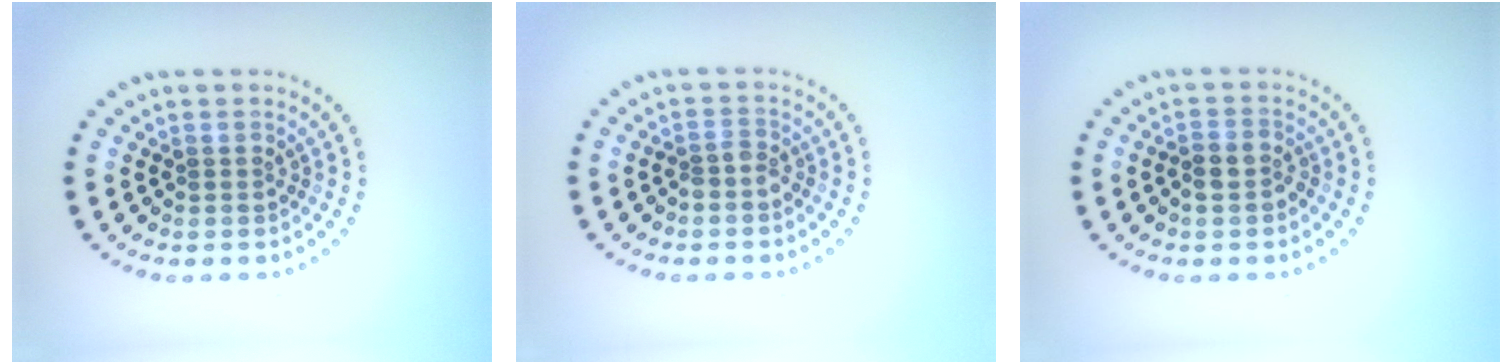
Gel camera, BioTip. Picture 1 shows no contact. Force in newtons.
{"total": 1.5, "press": 1.0, "slide": 1.0}
{"total": 2.1, "press": 1.9, "slide": 0.9}